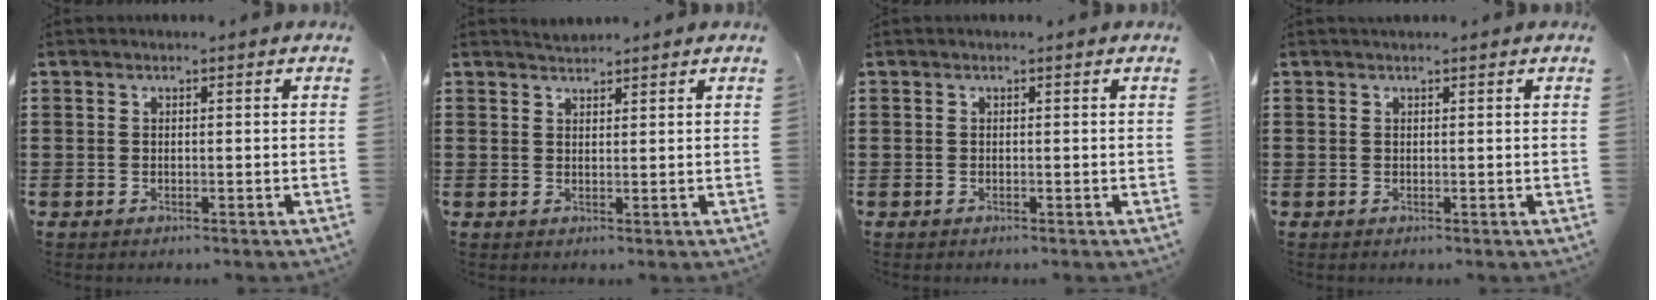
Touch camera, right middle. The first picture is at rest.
{"total": 1.5, "force": [1.5, 0.2, -0.2], "torque": [0.000, 0.004, 0.030]}
{"total": 0.0}
{"total": 0.5, "force": [0.5, 0.1, -0.1], "torque": [-0.001, -0.001, 0.010]}